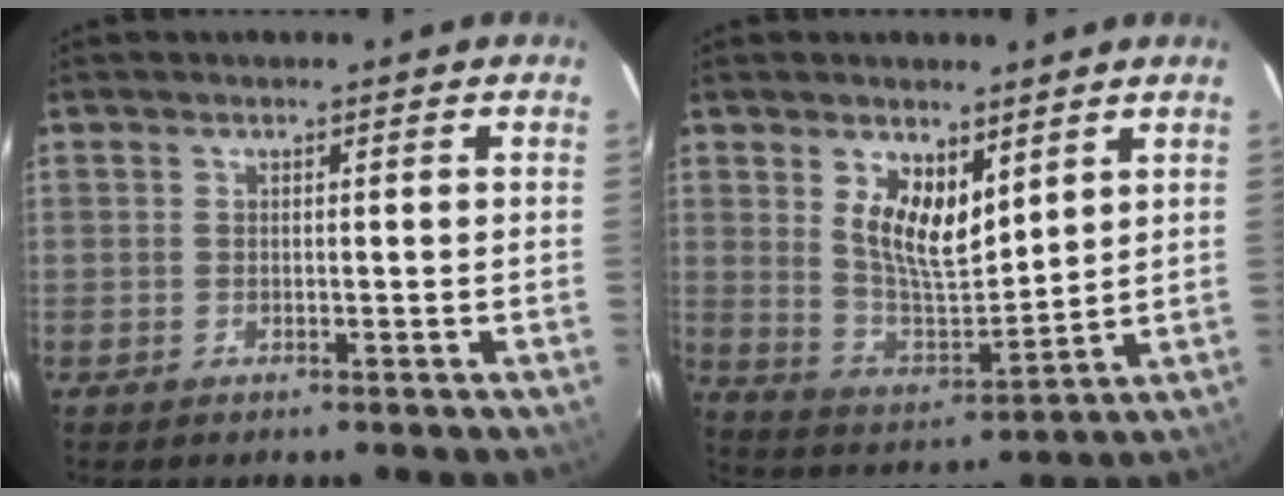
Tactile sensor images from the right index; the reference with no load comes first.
{"total": 10.1, "force": [4.9, 4.6, 7.6], "torque": [-0.132, -0.001, 0.104]}